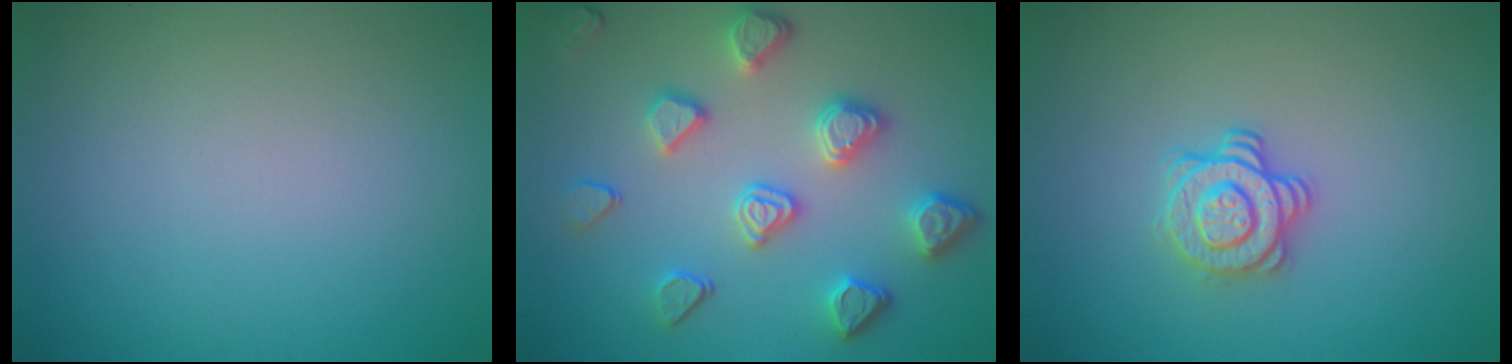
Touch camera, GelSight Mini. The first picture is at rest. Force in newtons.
{"total": 4.6, "press": 4.1, "slide": 2.1}
{"total": 2.9, "press": 2.5, "slide": 1.4}